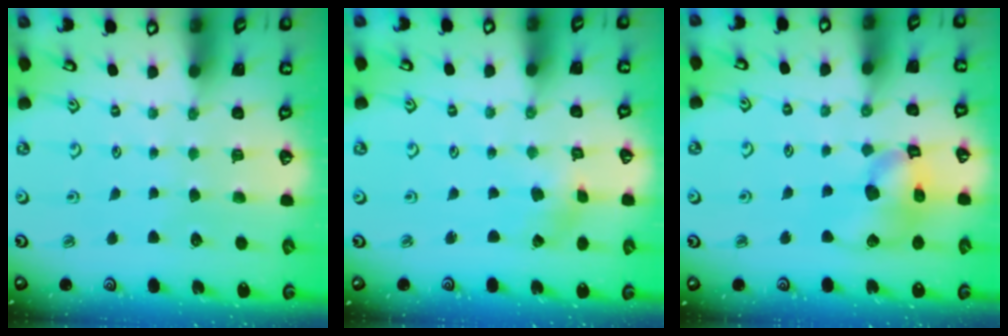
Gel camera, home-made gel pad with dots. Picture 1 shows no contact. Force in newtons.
{"total": 0.5, "press": 0.5, "slide": 0.2}
{"total": 13.6, "press": 13.5, "slide": 2.1}